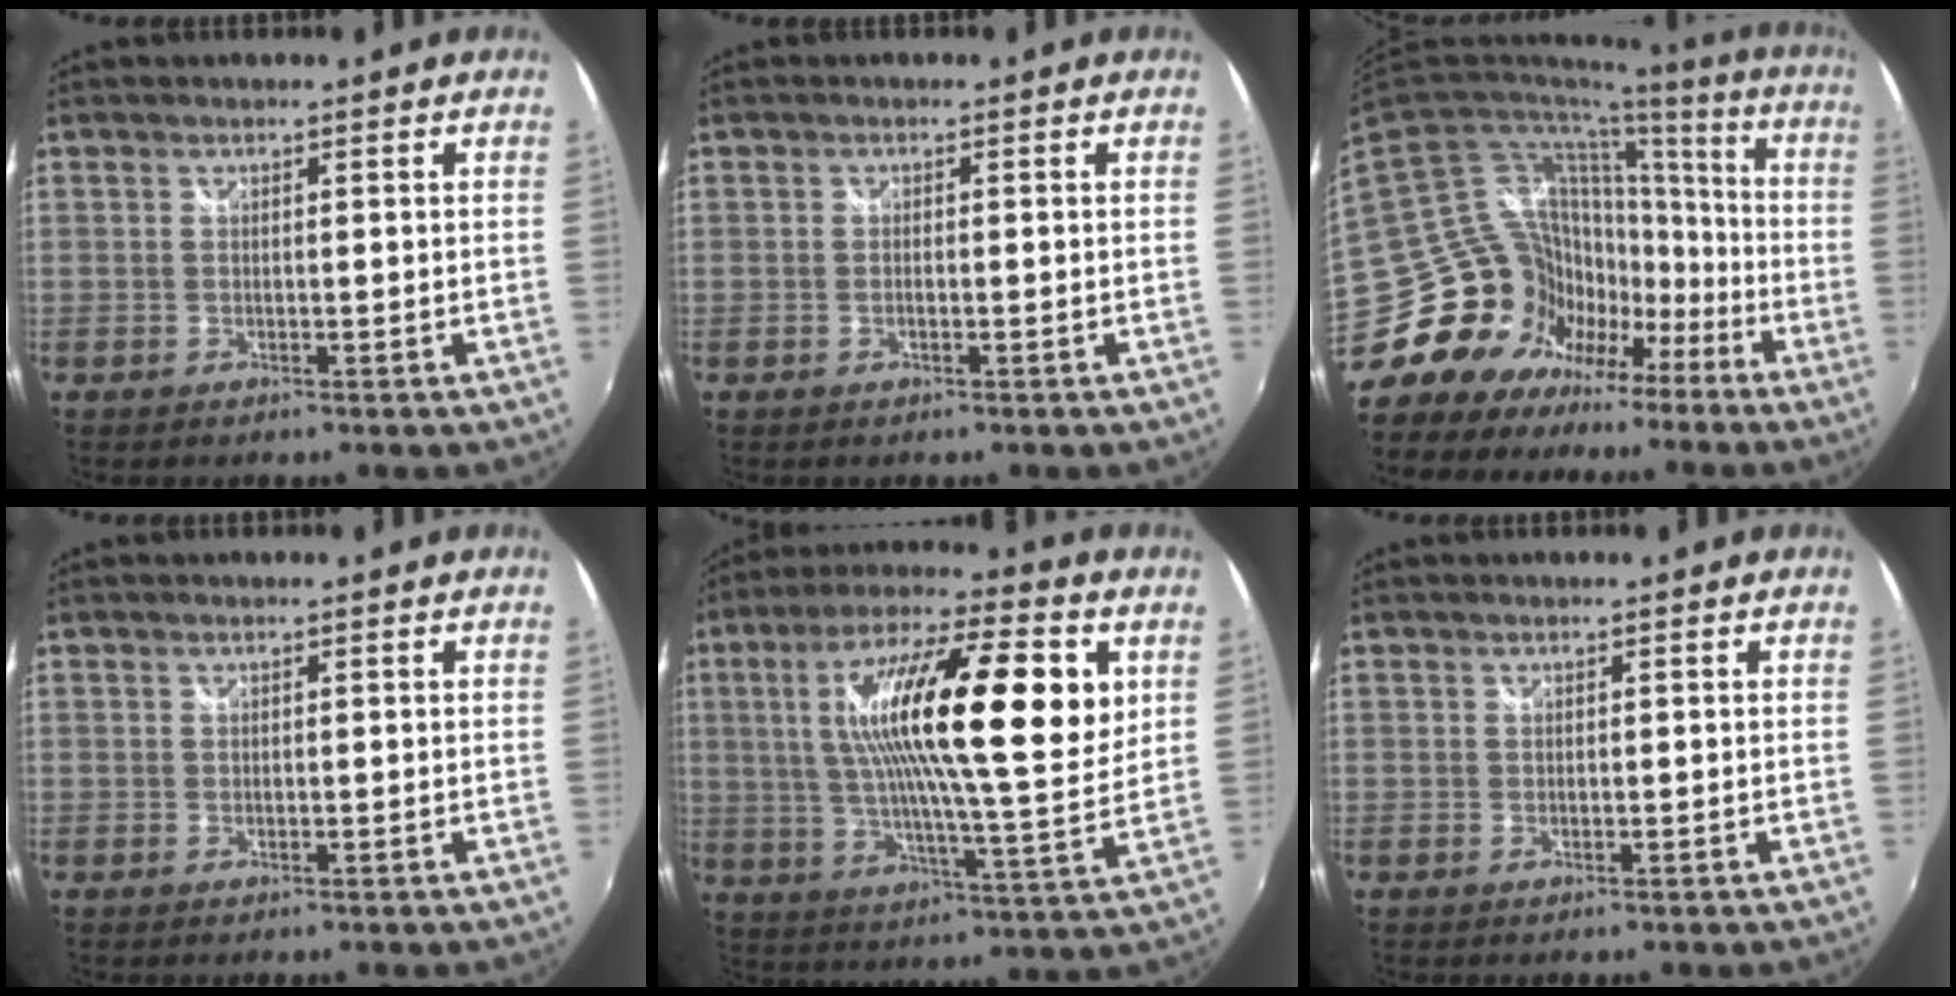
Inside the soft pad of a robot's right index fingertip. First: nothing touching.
{"total": 0.7, "force": [-0.3, 0.2, 0.6], "torque": [-0.015, 0.004, -0.005]}
{"total": 29.1, "force": [-16.7, 19.6, 13.5], "torque": [-0.290, 0.018, -0.260]}
{"total": 0.0}
{"total": 23.4, "force": [6.8, 4.8, 21.9], "torque": [-0.376, 0.019, 0.103]}
{"total": 0.0}